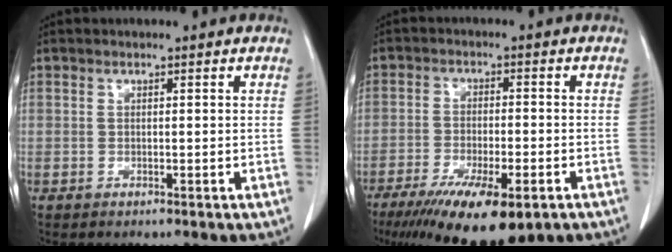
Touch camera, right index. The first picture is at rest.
{"total": 14.2, "force": [-9.1, 3.6, 10.3], "torque": [-0.166, -0.029, -0.139]}